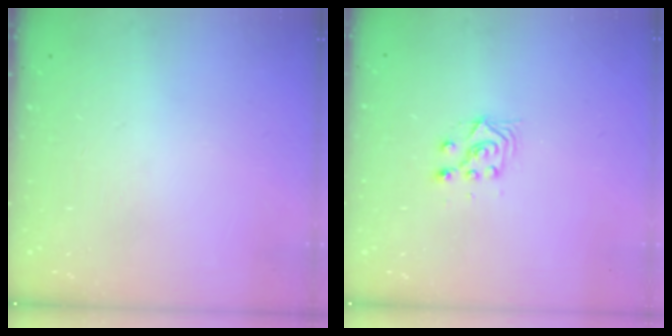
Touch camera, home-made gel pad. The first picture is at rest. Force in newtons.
{"total": 4.9, "press": 4.8, "slide": 1.0}